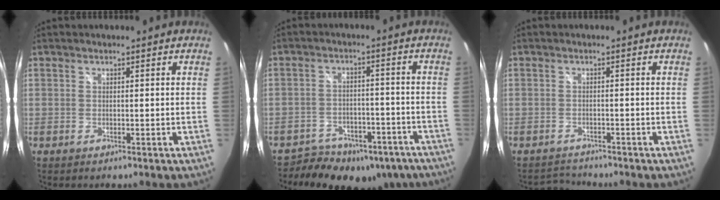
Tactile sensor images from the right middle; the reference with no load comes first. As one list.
[{"total": 15.9, "force": [-11.6, 8.9, 6.3], "torque": [-0.135, 0.013, -0.139]}, {"total": 2.7, "force": [-2.6, 0.6, -0.1], "torque": [-0.006, 0.001, -0.047]}]